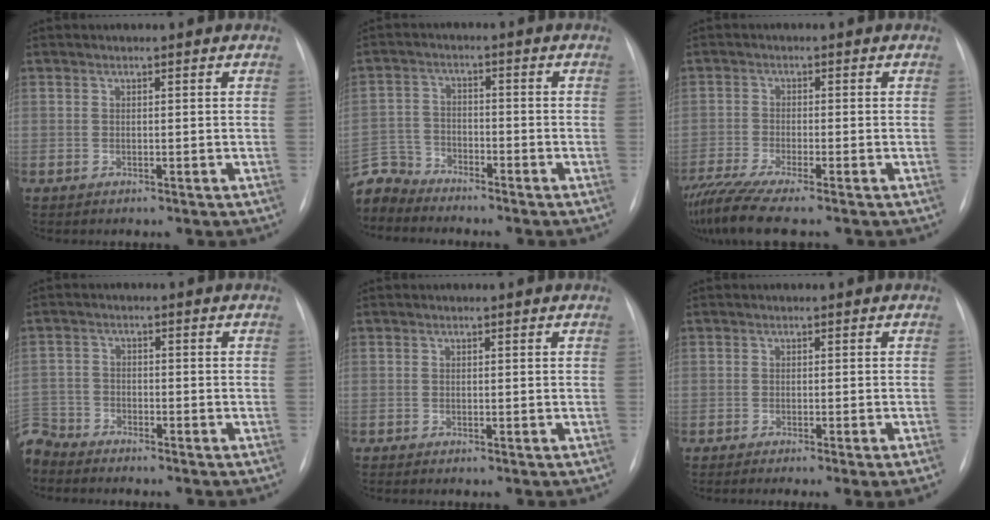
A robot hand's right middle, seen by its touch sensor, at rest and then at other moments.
{"total": 6.6, "force": [-6.4, 1.3, -0.8], "torque": [0.016, 0.005, -0.131]}
{"total": 8.5, "force": [-7.1, -0.3, 4.7], "torque": [-0.089, -0.022, -0.124]}
{"total": 5.9, "force": [-5.7, 1.8, 0.2], "torque": [0.002, -0.006, -0.112]}
{"total": 0.0}
{"total": 4.8, "force": [-3.4, -0.7, 3.3], "torque": [-0.030, -0.010, -0.045]}